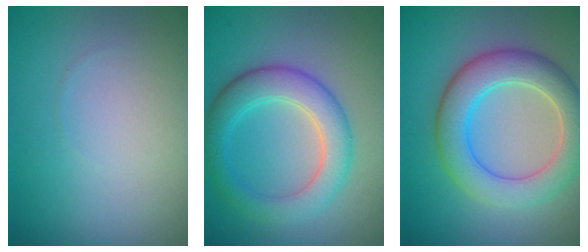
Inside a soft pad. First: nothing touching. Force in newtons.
{"total": 5.1, "press": 5.1, "slide": 0.3}
{"total": 6.3, "press": 6.3, "slide": 0.1}